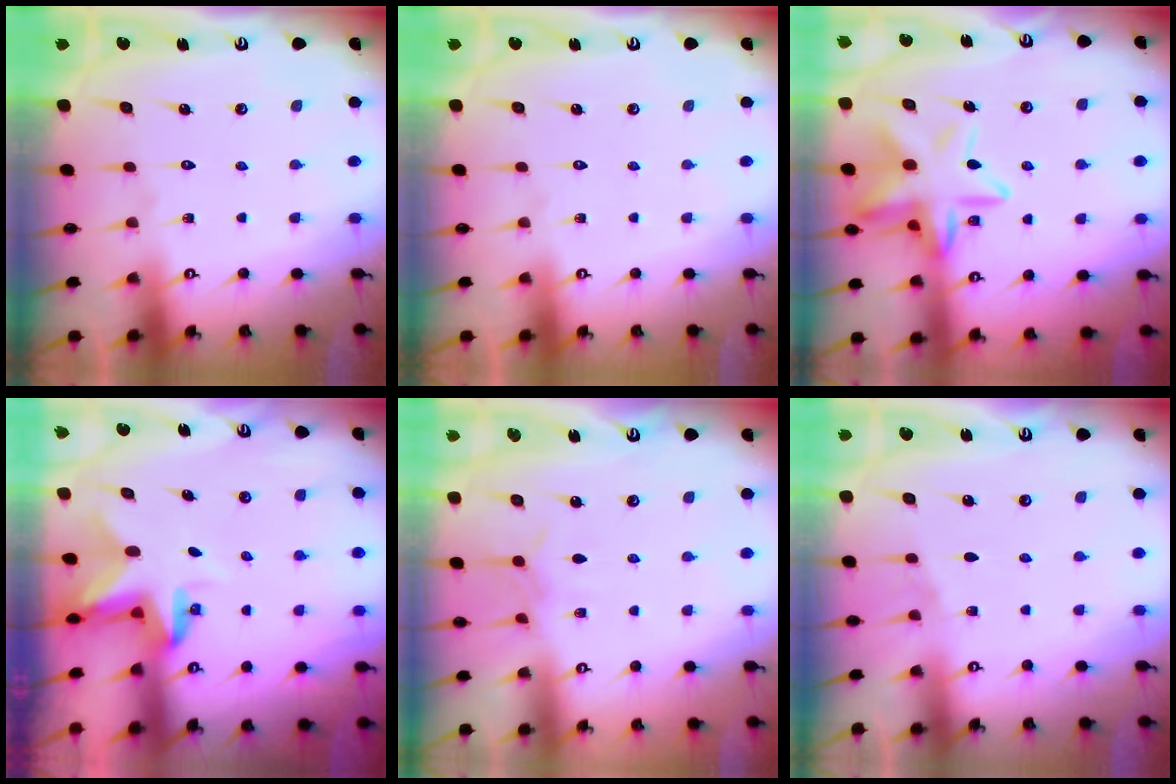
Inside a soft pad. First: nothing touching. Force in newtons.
{"total": 0.0}
{"total": 15.5, "press": 15.5, "slide": 1.4}
{"total": 3.0, "press": 2.9, "slide": 0.5}
{"total": 3.9, "press": 3.8, "slide": 0.6}
{"total": 1.8, "press": 1.3, "slide": 1.2}